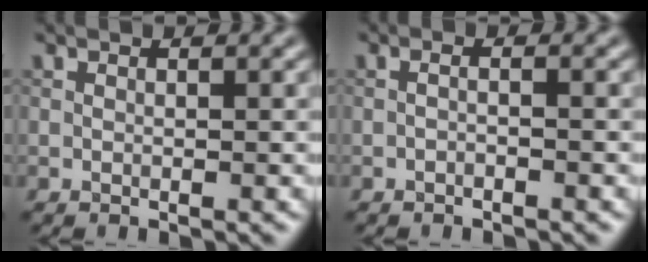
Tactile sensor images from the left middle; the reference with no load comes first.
{"total": 0.8, "force": [-0.6, 0.1, 0.6], "torque": [-0.015, 0.003, -0.014]}